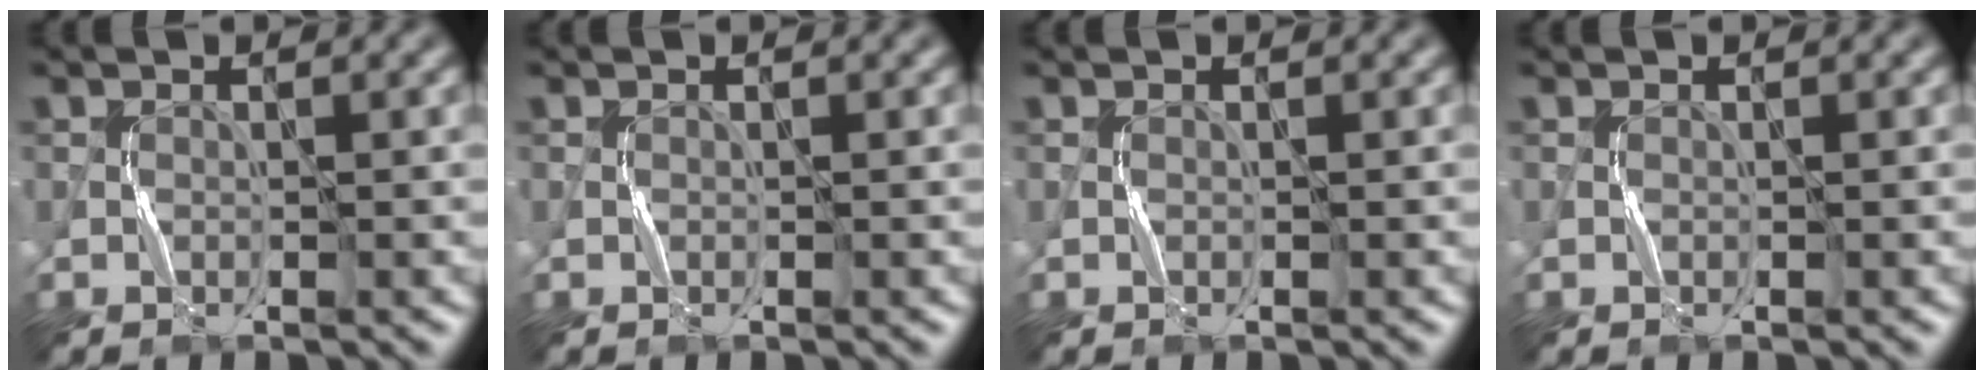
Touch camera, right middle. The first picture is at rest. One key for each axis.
{"total": 0.0}
{"total": 0.0}
{"total": 0.0}